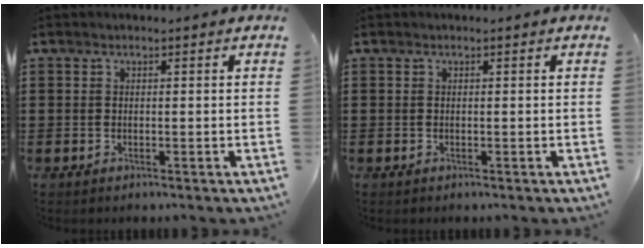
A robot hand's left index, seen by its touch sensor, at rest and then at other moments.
{"total": 0.0}